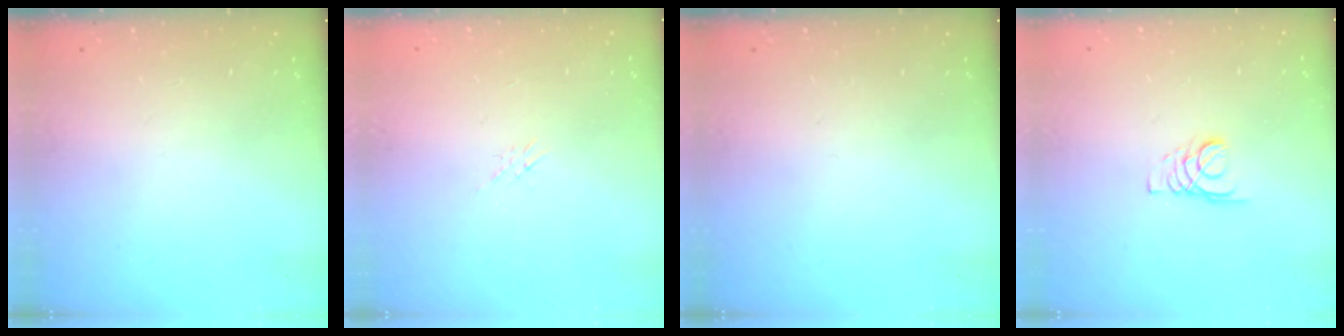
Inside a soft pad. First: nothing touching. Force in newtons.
{"total": 3.7, "press": 3.6, "slide": 0.7}
{"total": 0.0}
{"total": 1.8, "press": 1.7, "slide": 0.1}